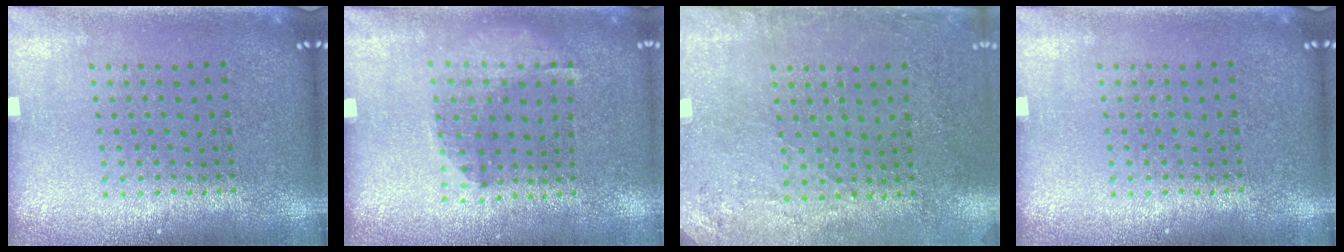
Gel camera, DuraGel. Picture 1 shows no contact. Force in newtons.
{"total": 1.3, "press": 0.8, "slide": 1.0}
{"total": 2.9, "press": 2.3, "slide": 1.6}
{"total": 0.0}